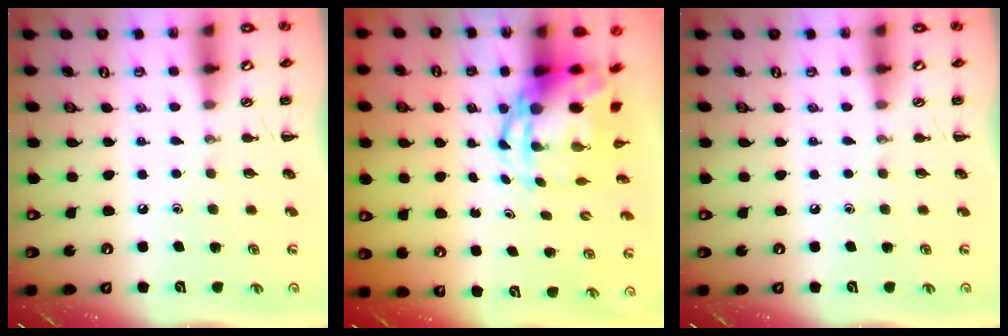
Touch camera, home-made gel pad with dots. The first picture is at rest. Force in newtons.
{"total": 6.7, "press": 6.4, "slide": 1.9}
{"total": 0.0}